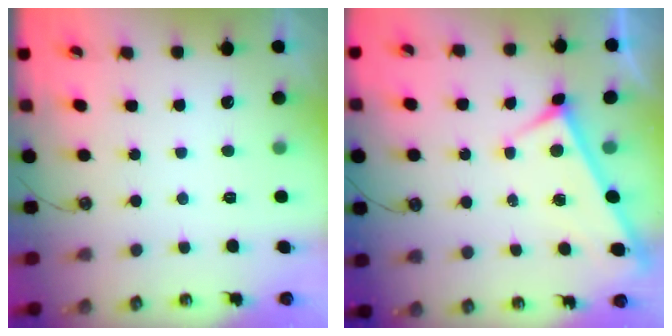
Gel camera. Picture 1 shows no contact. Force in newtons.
{"total": 4.6, "press": 4.6, "slide": 0.2}